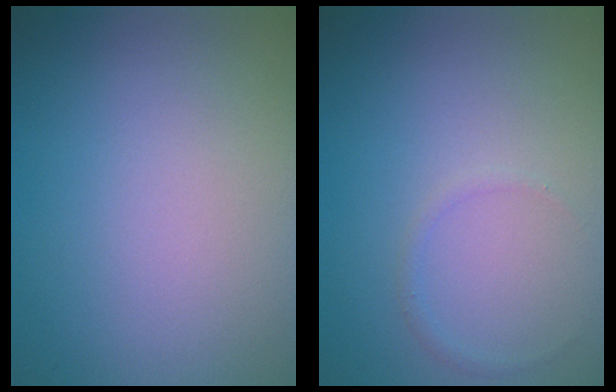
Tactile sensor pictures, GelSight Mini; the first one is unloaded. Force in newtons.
{"total": 0.6, "press": 0.6, "slide": 0.0}